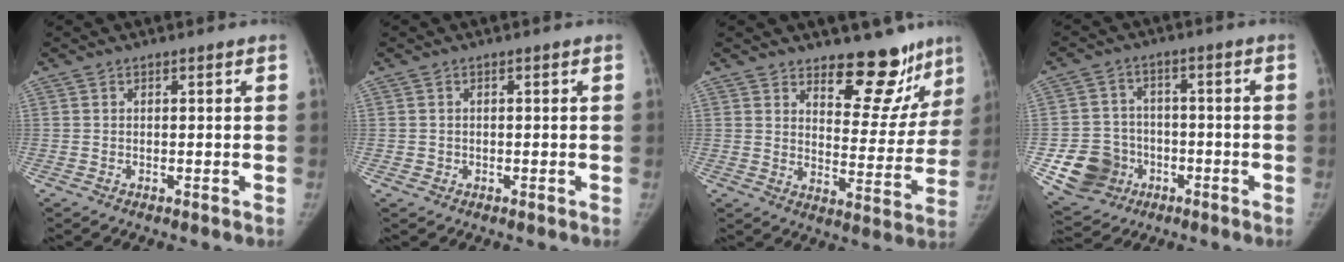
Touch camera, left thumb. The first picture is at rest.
{"total": 0.9, "force": [-0.2, 0.9, 0.0], "torque": [0.006, 0.005, -0.004]}
{"total": 14.0, "force": [11.2, 6.0, 5.8], "torque": [-0.016, -0.096, 0.153]}
{"total": 10.9, "force": [-3.8, 9.6, 3.4], "torque": [-0.043, 0.022, -0.053]}